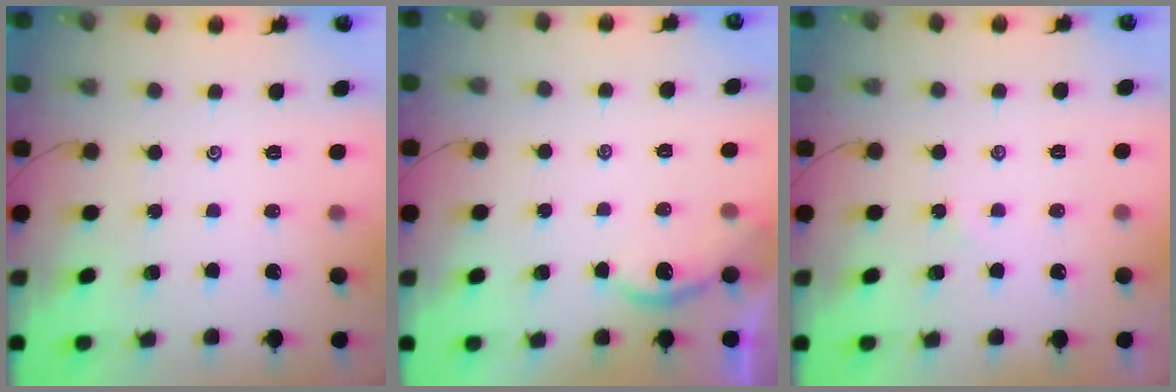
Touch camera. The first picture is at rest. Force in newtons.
{"total": 2.9, "press": 2.9, "slide": 0.1}
{"total": 3.2, "press": 3.2, "slide": 0.3}